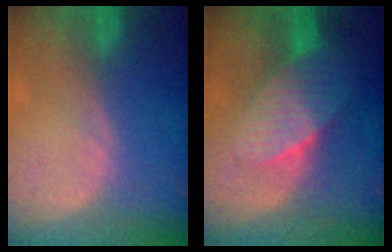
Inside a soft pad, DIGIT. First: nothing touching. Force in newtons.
{"total": 7.4, "press": 6.7, "slide": 3.2}